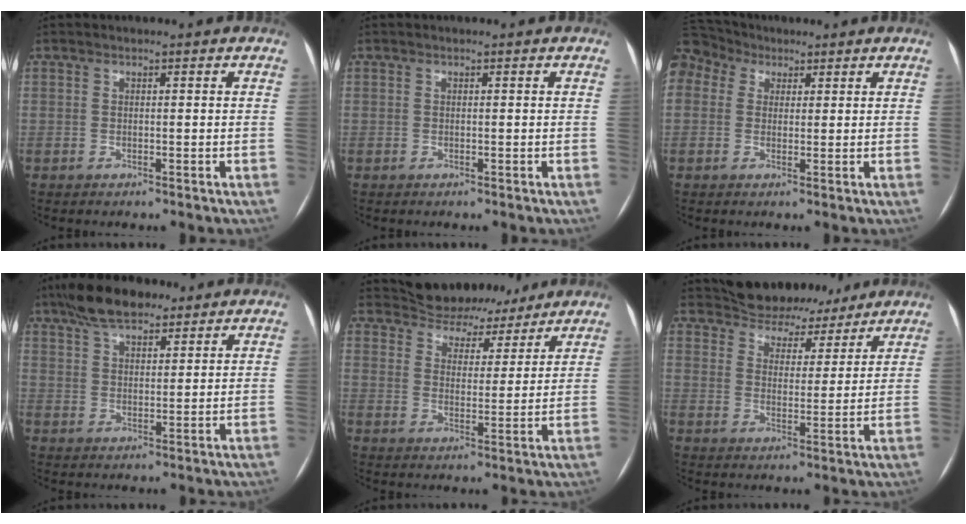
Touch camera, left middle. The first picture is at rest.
{"total": 0.0}
{"total": 9.1, "force": [5.0, 7.0, 3.1], "torque": [-0.084, 0.057, 0.097]}
{"total": 8.5, "force": [6.4, 3.2, 4.6], "torque": [-0.086, 0.020, 0.111]}
{"total": 10.9, "force": [9.9, 4.3, 1.1], "torque": [-0.005, 0.015, 0.140]}
{"total": 10.7, "force": [9.8, 4.2, 1.2], "torque": [-0.006, 0.016, 0.137]}